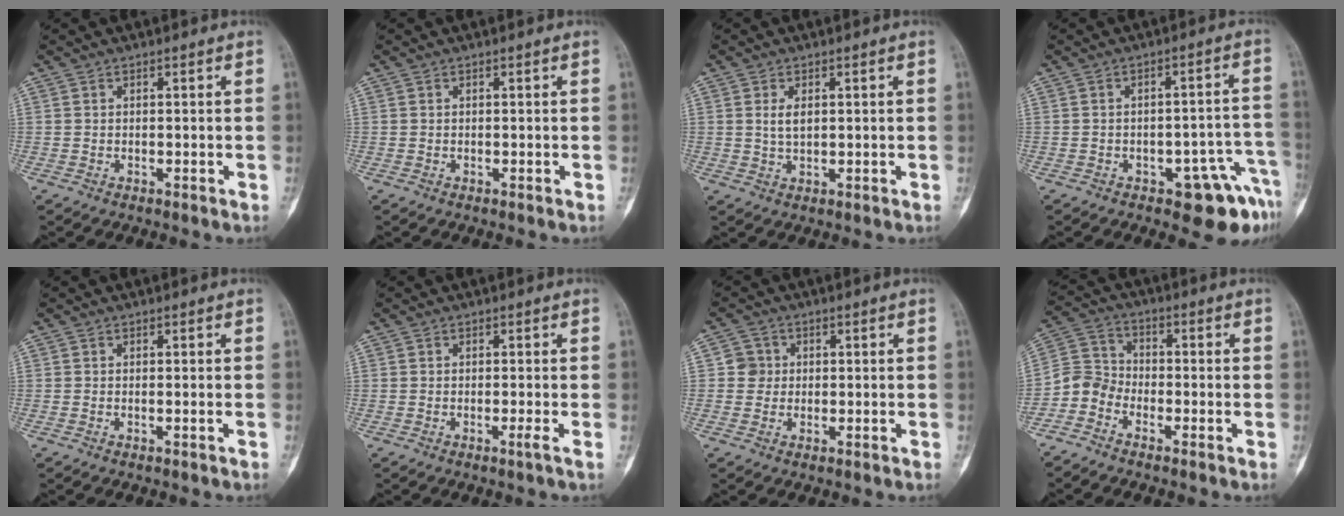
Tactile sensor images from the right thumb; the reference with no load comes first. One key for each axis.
{"total": 0.0}
{"total": 3.0, "fx": 0.7, "fy": 1.7, "fz": 2.3, "tx": -0.035, "ty": -0.004, "tz": 0.015}
{"total": 9.8, "fx": -5.3, "fy": 4.2, "fz": 7.0, "tx": -0.044, "ty": 0.044, "tz": -0.061}
{"total": 0.0}
{"total": 0.9, "fx": -0.5, "fy": -0.3, "fz": 0.7, "tx": -0.011, "ty": -0.003, "tz": -0.011}
{"total": 3.4, "fx": 0.2, "fy": 3.4, "fz": 0.5, "tx": 0.021, "ty": 0.008, "tz": -0.004}
{"total": 5.7, "fx": -3.6, "fy": 4.2, "fz": 1.6, "tx": -0.018, "ty": 0.034, "tz": -0.086}